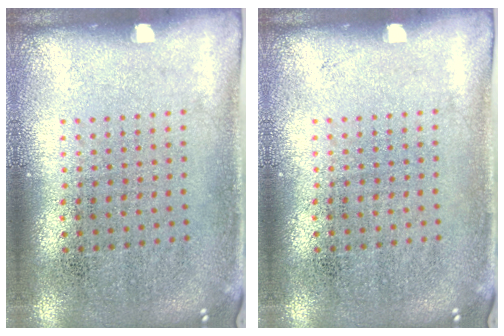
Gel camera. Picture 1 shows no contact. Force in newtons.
{"total": 0.0}